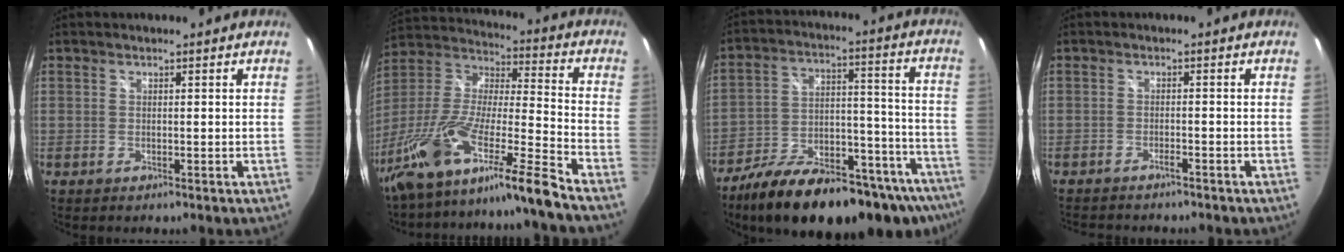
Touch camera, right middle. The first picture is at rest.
{"total": 21.3, "force": [-15.3, -0.9, 14.7], "torque": [-0.248, -0.056, -0.276]}
{"total": 28.2, "force": [-20.2, 10.5, 16.5], "torque": [-0.243, -0.010, -0.281]}
{"total": 5.1, "force": [-4.6, 1.3, 1.9], "torque": [-0.050, -0.011, -0.070]}